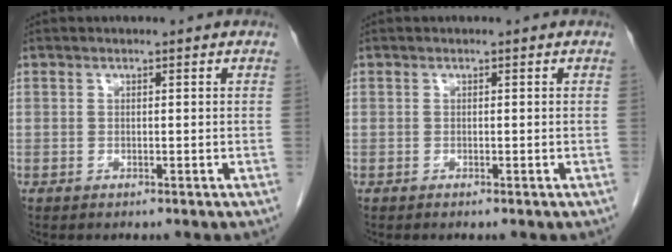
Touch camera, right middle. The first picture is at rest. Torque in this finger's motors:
{"motor_torque": [-0.01, 0.02, -0.03, -0.01]}